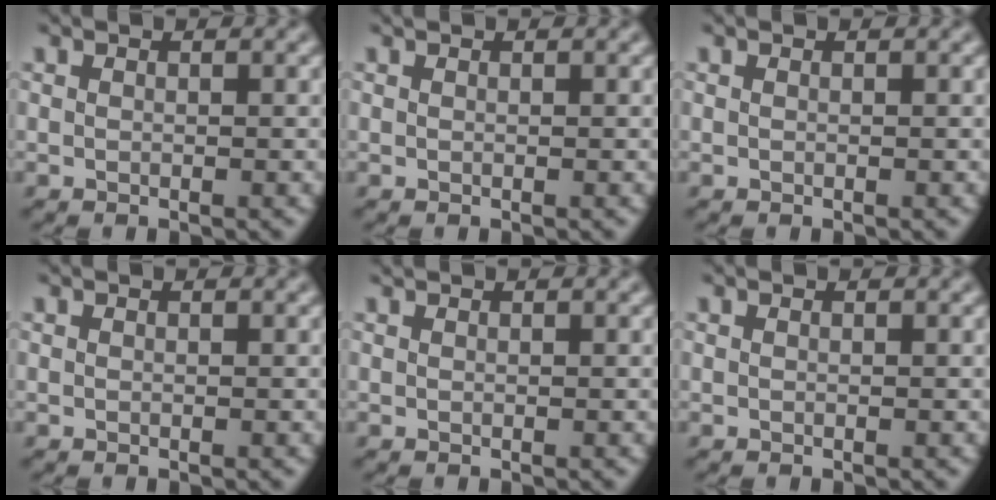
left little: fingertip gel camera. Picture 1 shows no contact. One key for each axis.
{"total": 0.0}
{"total": 0.0}
{"total": 0.0}
{"total": 0.6, "fx": 0.6, "fy": 0.2, "fz": 0.2, "tx": -0.001, "ty": -0.001, "tz": 0.006}
{"total": 0.0}